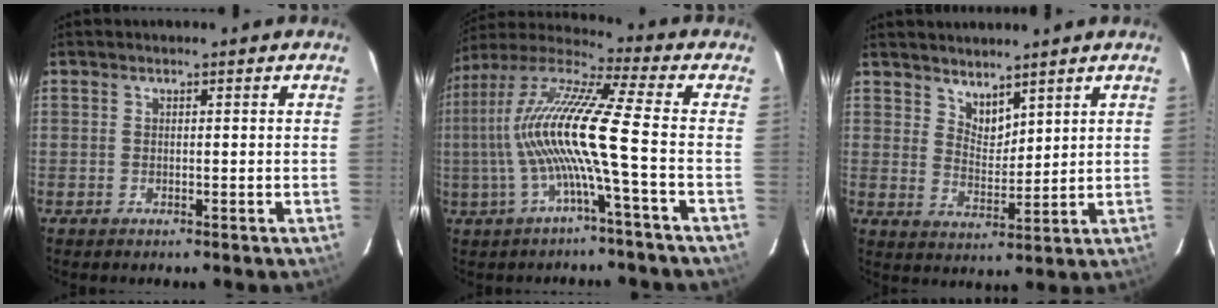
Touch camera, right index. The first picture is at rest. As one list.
[{"total": 14.8, "force": [-2.7, -1.2, 14.5], "torque": [-0.264, -0.003, -0.053]}, {"total": 4.8, "force": [4.1, 2.0, 1.6], "torque": [-0.020, -0.005, 0.076]}]